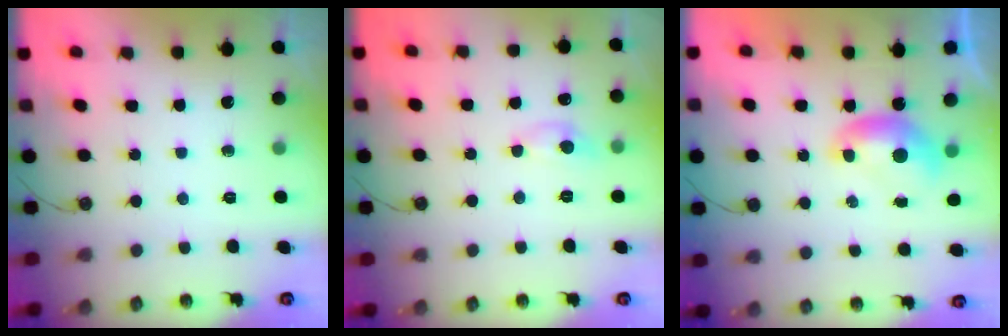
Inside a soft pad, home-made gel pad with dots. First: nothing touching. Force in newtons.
{"total": 0.7, "press": 0.5, "slide": 0.4}
{"total": 0.0}